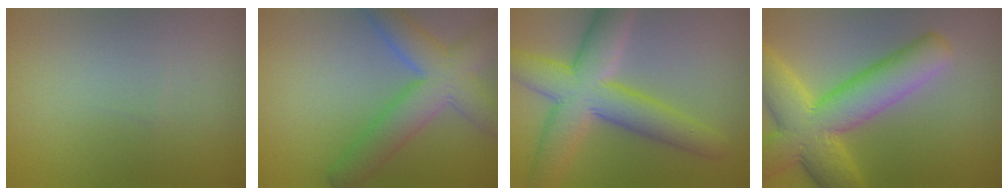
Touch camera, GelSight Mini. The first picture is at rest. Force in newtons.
{"total": 6.8, "press": 6.8, "slide": 0.3}
{"total": 8.3, "press": 8.3, "slide": 0.2}
{"total": 9.4, "press": 9.4, "slide": 0.4}